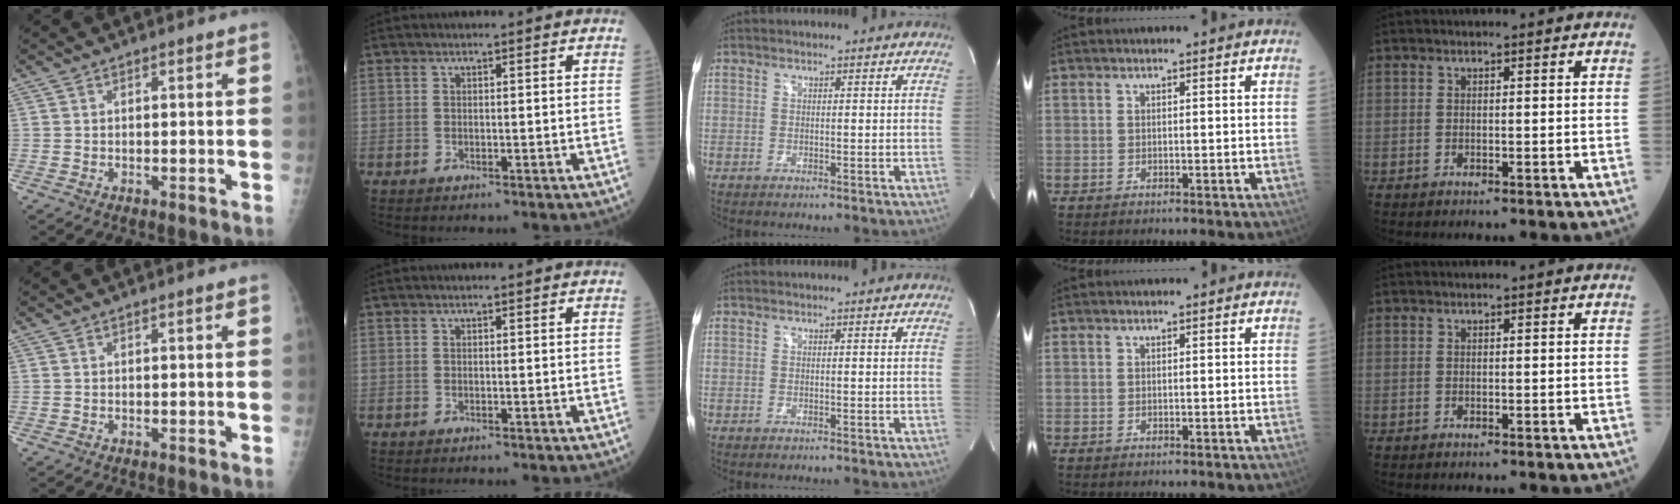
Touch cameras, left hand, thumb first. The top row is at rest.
{}